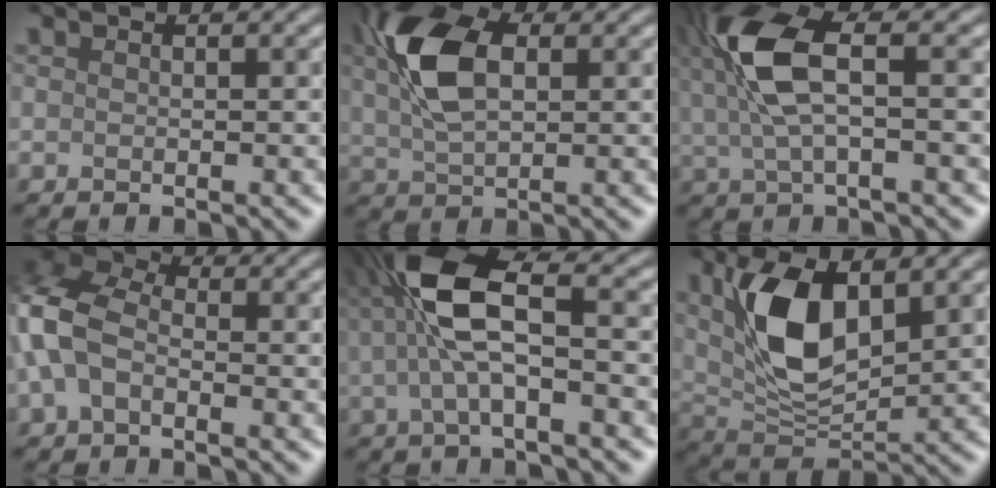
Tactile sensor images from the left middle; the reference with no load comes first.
{"total": 6.4, "force": [2.1, 3.4, 5.1], "torque": [-0.131, 0.015, 0.043]}
{"total": 6.0, "force": [1.4, 2.0, 5.5], "torque": [-0.150, 0.016, 0.031]}
{"total": 6.2, "force": [-1.0, 4.2, 4.4], "torque": [-0.145, 0.014, -0.026]}
{"total": 6.8, "force": [0.0, 1.9, 6.6], "torque": [-0.163, 0.026, 0.002]}
{"total": 6.7, "force": [2.3, 3.0, 5.5], "torque": [-0.135, 0.001, 0.056]}